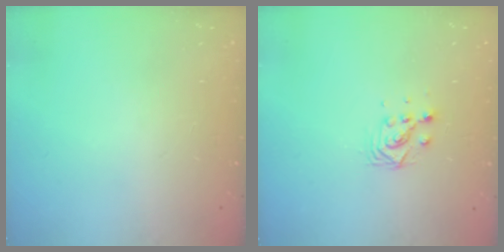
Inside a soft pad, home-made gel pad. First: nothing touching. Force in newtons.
{"total": 4.6, "press": 4.6, "slide": 0.2}